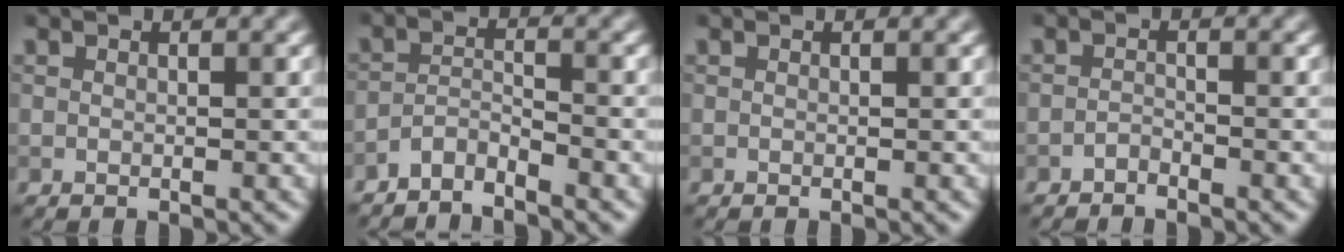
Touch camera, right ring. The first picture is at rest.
{"total": 2.4, "force": [-2.3, 0.3, 0.7], "torque": [-0.011, 0.006, -0.049]}
{"total": 0.0}
{"total": 0.9, "force": [-0.9, 0.2, 0.2], "torque": [-0.003, 0.002, -0.019]}